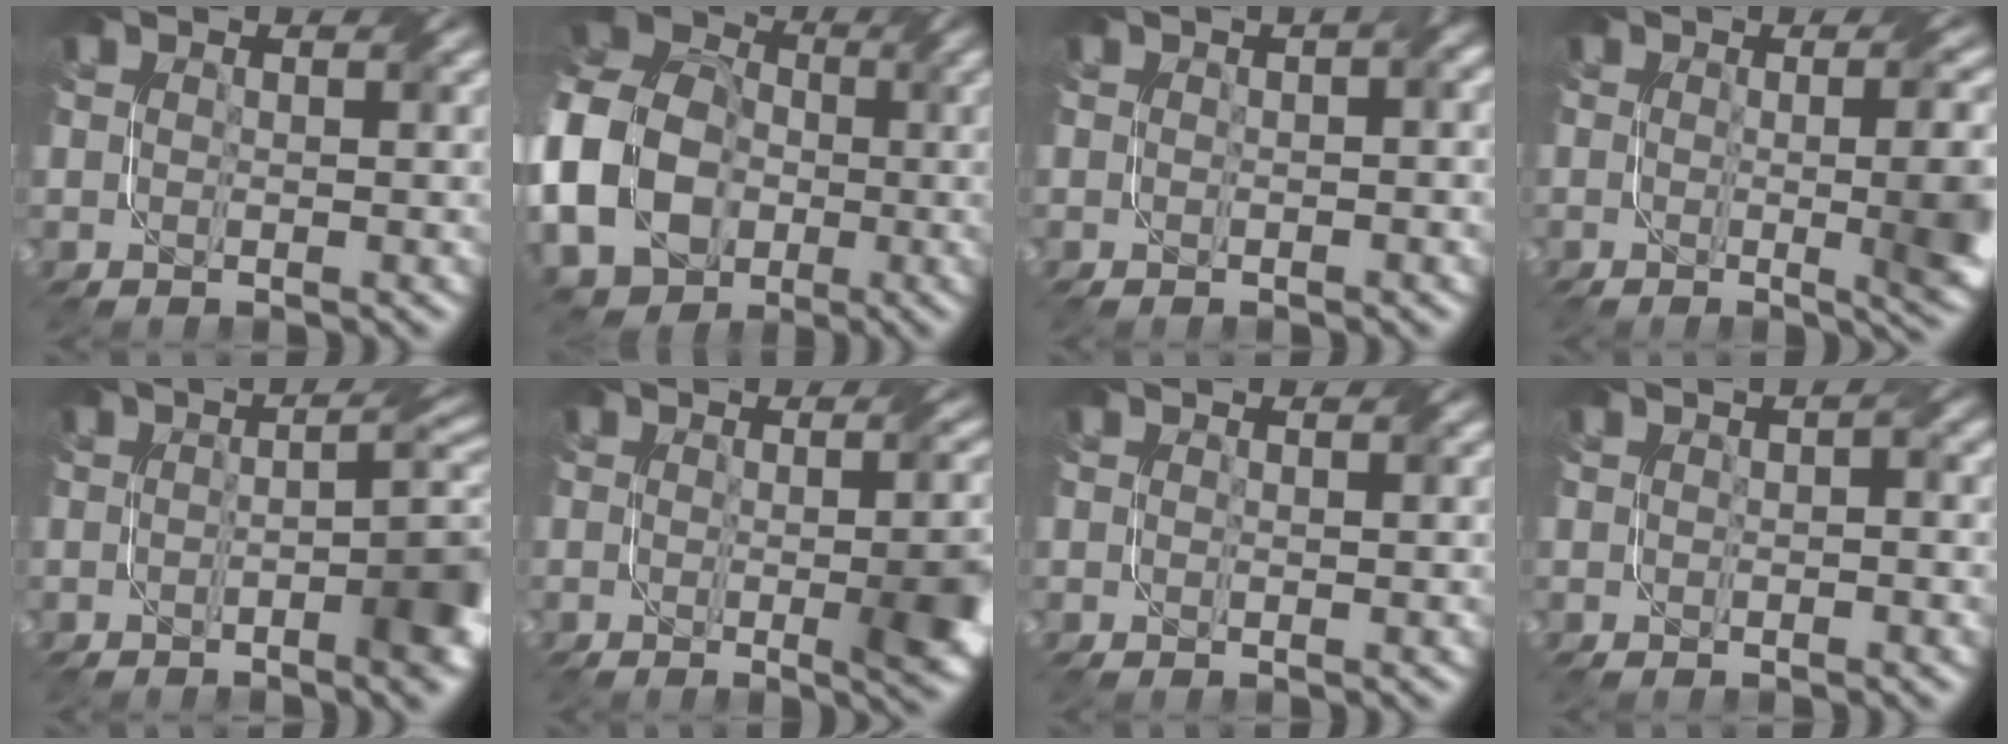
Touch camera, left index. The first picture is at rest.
{"total": 14.5, "force": [-2.8, 11.6, 8.3], "torque": [-0.193, -0.008, -0.066]}
{"total": 4.0, "force": [0.5, 1.6, 3.7], "torque": [-0.028, 0.014, 0.006]}
{"total": 10.8, "force": [-0.5, 4.0, 10.0], "torque": [-0.081, 0.000, -0.010]}
{"total": 8.0, "force": [-1.8, 1.8, 7.6], "torque": [-0.086, 0.000, -0.029]}
{"total": 8.2, "force": [-0.9, 2.8, 7.7], "torque": [-0.071, -0.004, -0.009]}
{"total": 0.0}
{"total": 1.0, "force": [-0.2, 0.2, 1.0], "torque": [-0.014, 0.004, -0.002]}